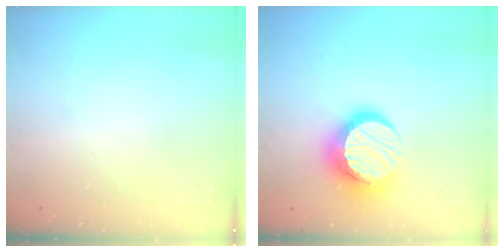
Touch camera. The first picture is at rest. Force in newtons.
{"total": 16.1, "press": 16.0, "slide": 1.3}